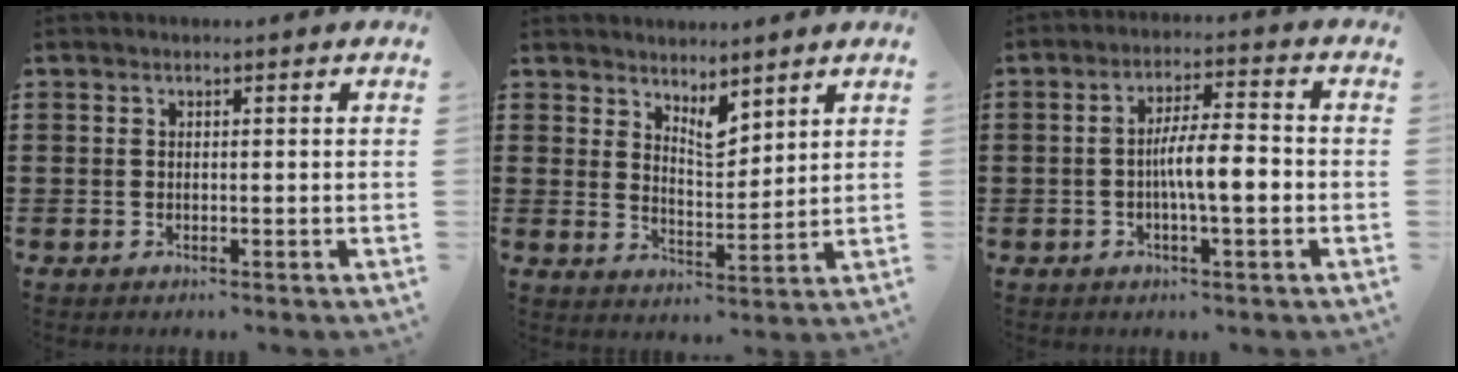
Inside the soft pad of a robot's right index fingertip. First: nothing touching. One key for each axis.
{"total": 4.4, "fx": 3.8, "fy": 1.4, "fz": 1.7, "tx": -0.035, "ty": -0.010, "tz": 0.068}
{"total": 6.7, "fx": -1.2, "fy": 1.4, "fz": 6.4, "tx": -0.111, "ty": 0.007, "tz": -0.022}